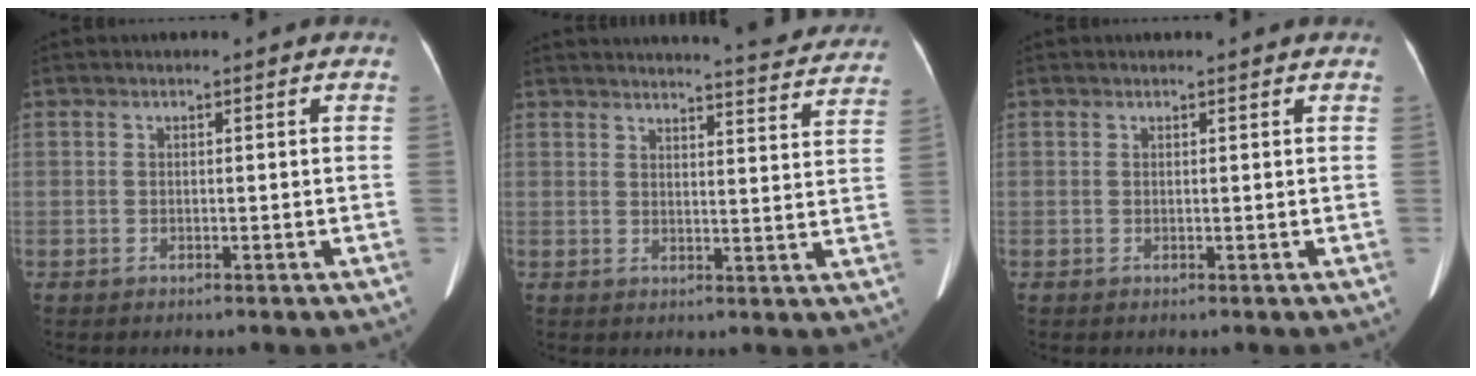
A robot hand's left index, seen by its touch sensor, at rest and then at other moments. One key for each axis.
{"total": 14.3, "fx": 13.8, "fy": 0.9, "fz": 3.7, "tx": -0.040, "ty": -0.041, "tz": 0.148}
{"total": 1.2, "fx": 1.1, "fy": 0.0, "fz": 0.3, "tx": -0.011, "ty": 0.006, "tz": 0.013}